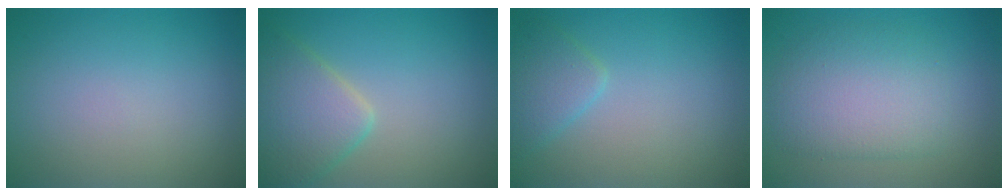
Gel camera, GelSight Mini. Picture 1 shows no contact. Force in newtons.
{"total": 4.9, "press": 4.9, "slide": 0.3}
{"total": 2.4, "press": 2.4, "slide": 0.1}
{"total": 5.1, "press": 5.1, "slide": 0.4}